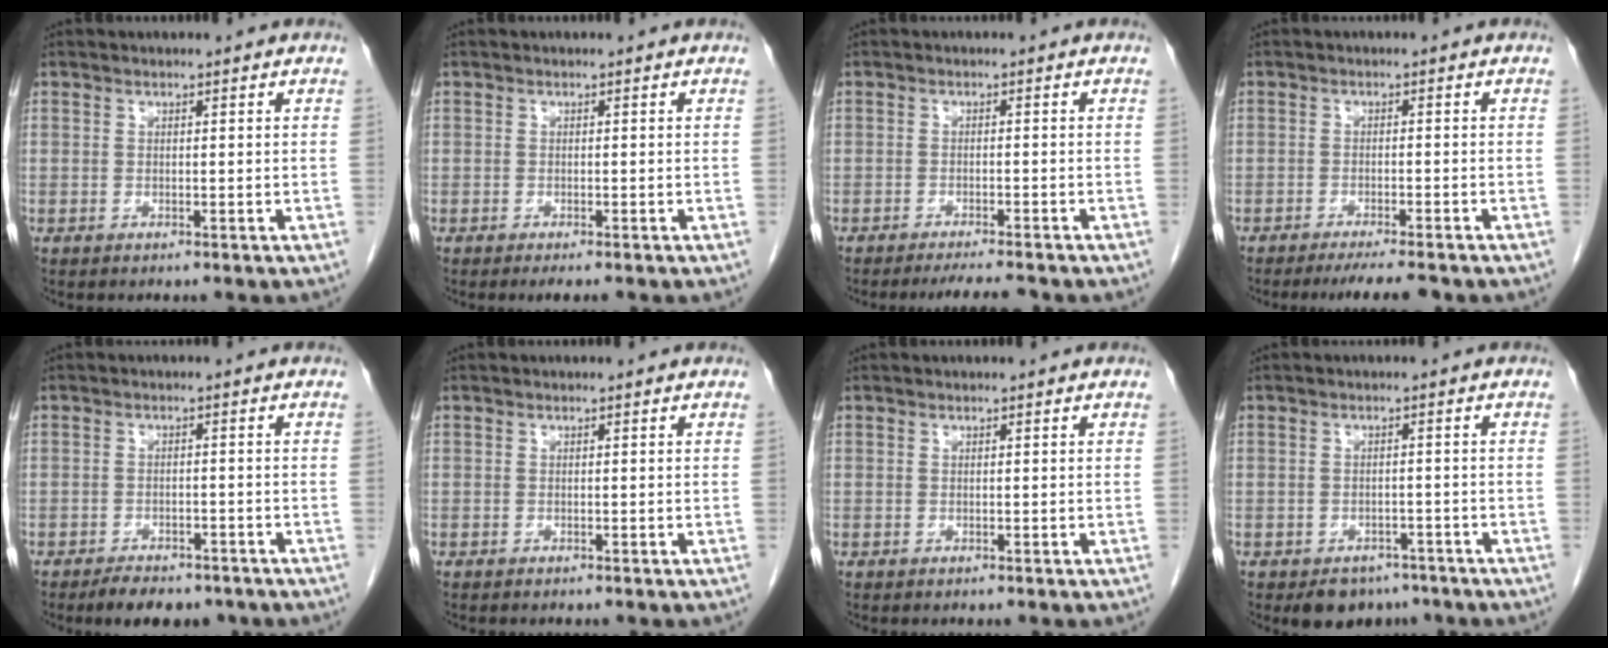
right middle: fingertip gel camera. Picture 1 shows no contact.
{"total": 1.5, "force": [-1.2, 0.2, 0.9], "torque": [-0.015, -0.006, -0.015]}
{"total": 4.8, "force": [-4.3, -0.1, 2.1], "torque": [-0.029, -0.013, -0.065]}
{"total": 5.8, "force": [-5.0, 0.0, 3.0], "torque": [-0.037, -0.014, -0.075]}
{"total": 6.2, "force": [-5.0, 2.6, 2.7], "torque": [-0.039, -0.003, -0.067]}
{"total": 0.0}
{"total": 0.0}
{"total": 4.9, "force": [-3.8, 2.9, 1.2], "torque": [-0.010, 0.003, -0.050]}